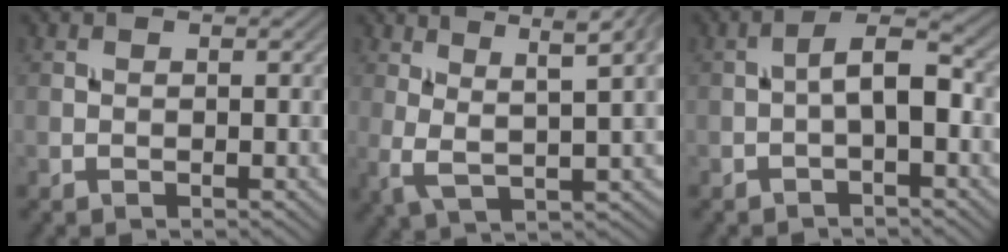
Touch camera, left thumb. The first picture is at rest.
{"total": 9.1, "force": [3.3, 2.2, 8.2], "torque": [-0.153, 0.013, 0.066]}
{"total": 4.0, "force": [-1.0, 1.2, 3.7], "torque": [-0.063, 0.018, -0.026]}